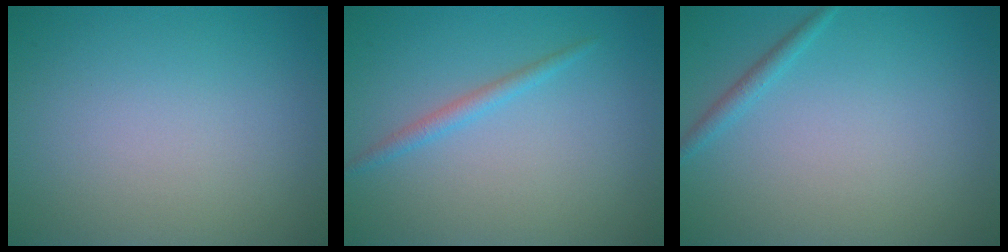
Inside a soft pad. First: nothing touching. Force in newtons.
{"total": 1.4, "press": 1.4, "slide": 0.1}
{"total": 1.1, "press": 1.1, "slide": 0.0}